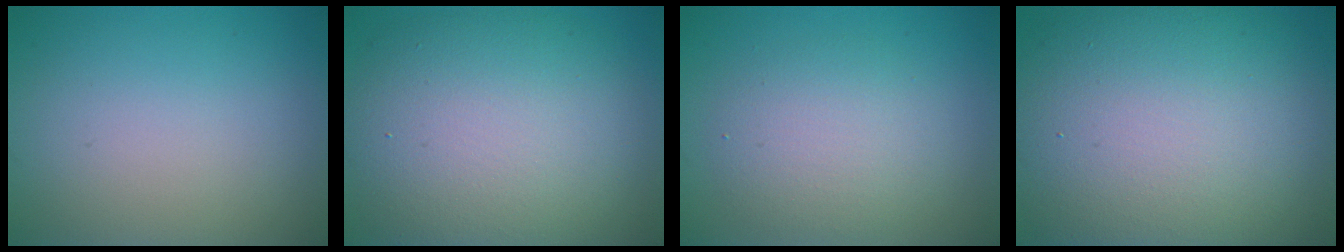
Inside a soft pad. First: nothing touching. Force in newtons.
{"total": 11.6, "press": 11.5, "slide": 1.2}
{"total": 3.7, "press": 3.7, "slide": 0.4}
{"total": 17.4, "press": 17.4, "slide": 0.9}